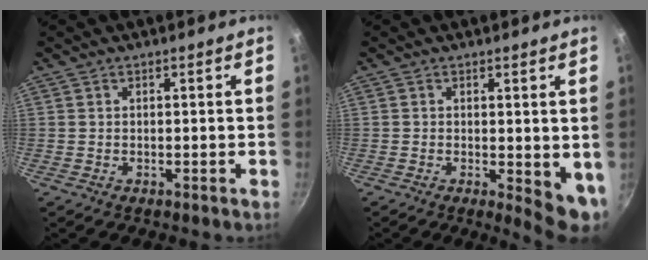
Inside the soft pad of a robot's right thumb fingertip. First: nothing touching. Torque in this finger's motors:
{"motor_torque": [-0.61, 0.32, 0.71, -0.09, 0.01]}